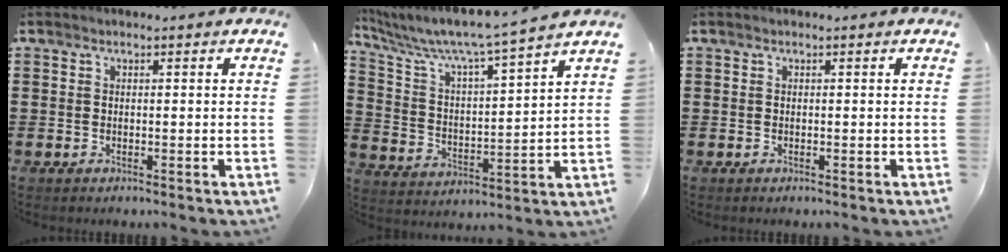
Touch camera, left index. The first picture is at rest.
{"total": 6.4, "force": [5.6, -0.2, 3.0], "torque": [-0.085, -0.042, 0.087]}
{"total": 0.0}